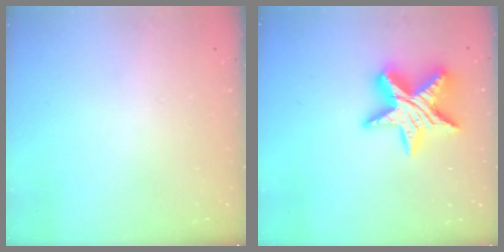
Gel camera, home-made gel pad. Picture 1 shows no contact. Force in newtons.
{"total": 17.2, "press": 17.2, "slide": 1.2}